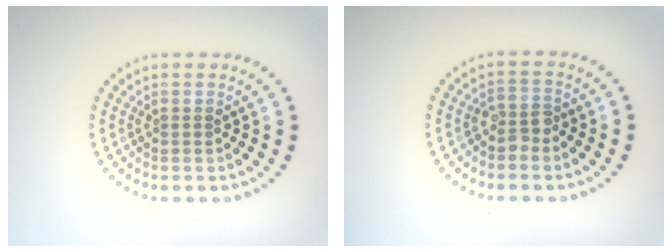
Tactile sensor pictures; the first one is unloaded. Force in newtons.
{"total": 1.7, "press": 1.5, "slide": 0.8}